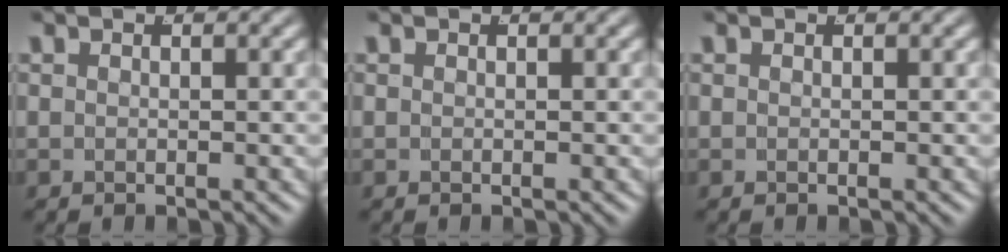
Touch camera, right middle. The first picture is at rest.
{"total": 0.0}
{"total": 0.0}